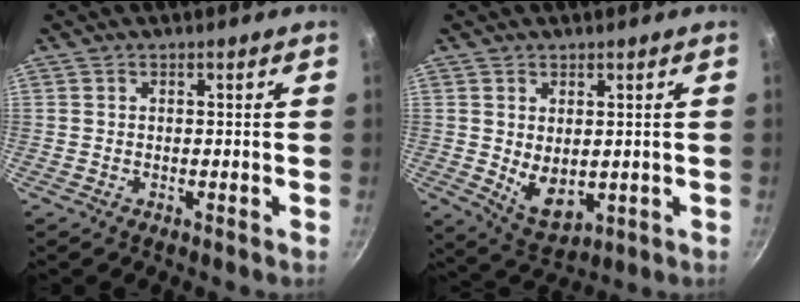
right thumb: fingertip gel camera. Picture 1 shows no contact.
{"total": 7.1, "force": [0.5, 4.5, 5.5], "torque": [-0.079, -0.022, 0.027]}